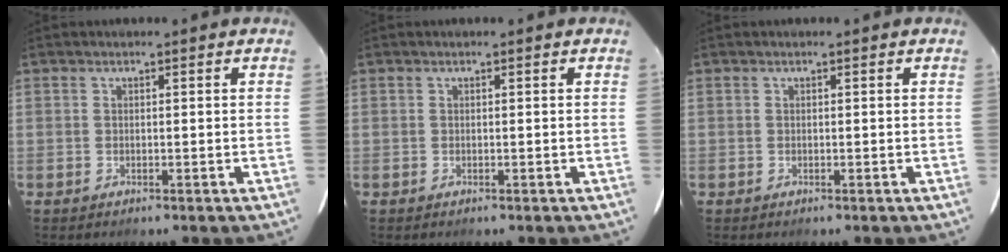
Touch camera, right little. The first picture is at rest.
{"total": 0.0}
{"total": 0.0}